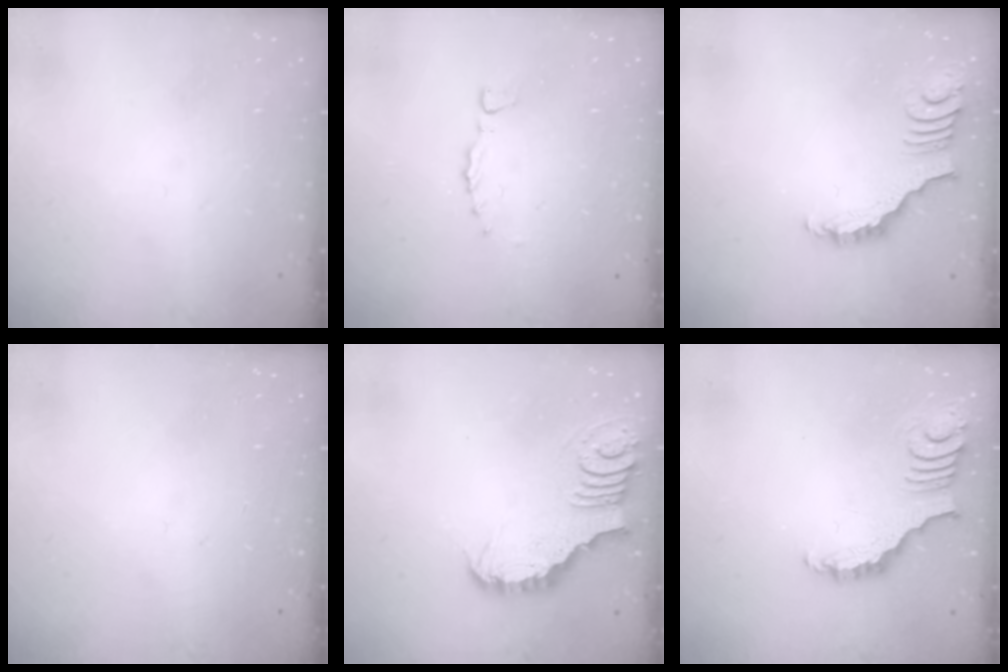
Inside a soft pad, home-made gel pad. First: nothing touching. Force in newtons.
{"total": 0.0}
{"total": 3.9, "press": 3.8, "slide": 0.7}
{"total": 0.0}
{"total": 3.4, "press": 3.4, "slide": 0.3}
{"total": 3.9, "press": 3.8, "slide": 0.5}